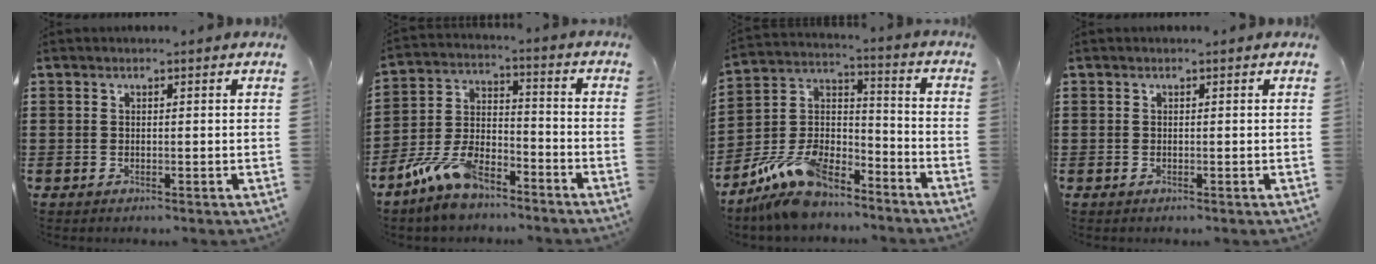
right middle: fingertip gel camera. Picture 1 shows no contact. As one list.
[{"total": 9.4, "force": [-7.2, 3.7, 4.7], "torque": [-0.112, 0.011, -0.139]}, {"total": 11.3, "force": [-9.3, 4.4, 4.8], "torque": [-0.125, 0.018, -0.187]}, {"total": 0.0}]